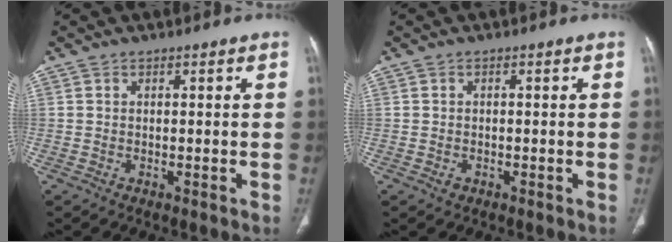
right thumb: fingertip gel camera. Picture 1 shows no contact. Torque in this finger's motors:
{"motor_torque": [0.04, 0.18, -0.23, 0.19, 0.05]}